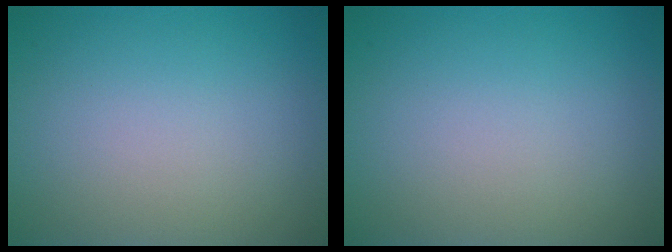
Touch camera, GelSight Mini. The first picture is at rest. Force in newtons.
{"total": 0.0}